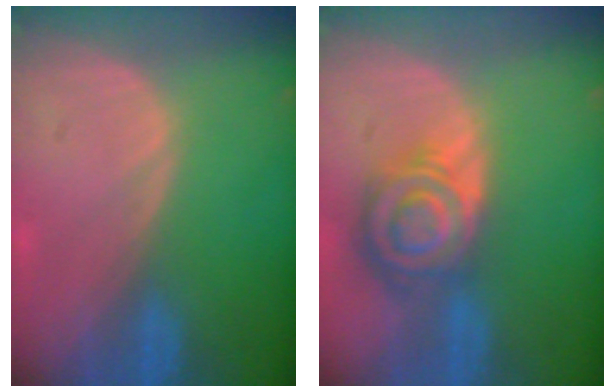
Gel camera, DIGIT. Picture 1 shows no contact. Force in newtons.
{"total": 8.6, "press": 7.5, "slide": 4.3}